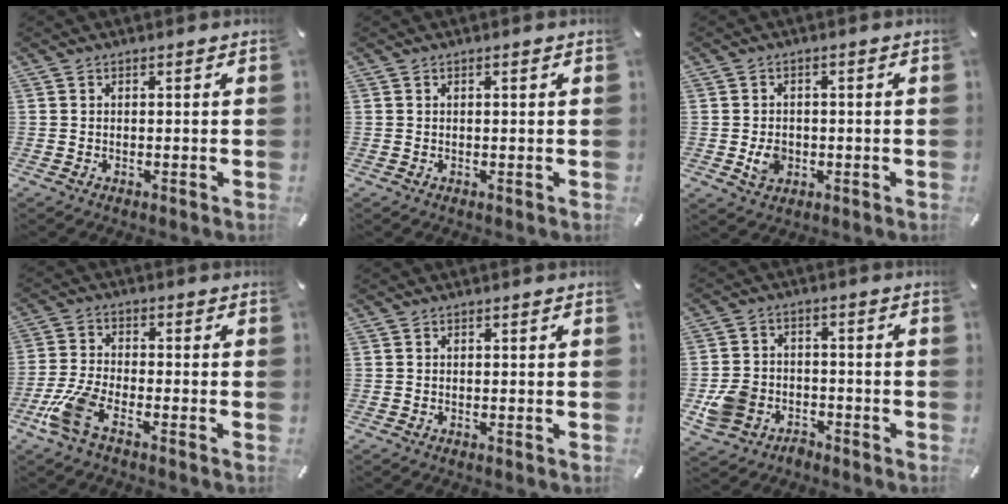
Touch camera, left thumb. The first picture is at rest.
{"total": 0.7, "force": [0.2, 0.1, 0.7], "torque": [-0.013, 0.001, 0.003]}
{"total": 4.7, "force": [-0.9, 4.0, 2.3], "torque": [-0.029, -0.001, -0.016]}
{"total": 8.5, "force": [-4.6, 3.3, 6.4], "torque": [-0.151, 0.001, -0.087]}
{"total": 0.0}
{"total": 8.2, "force": [-3.8, 6.6, 3.1], "torque": [-0.075, 0.030, -0.070]}